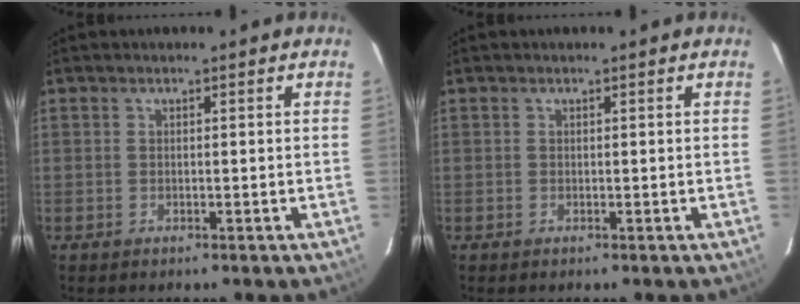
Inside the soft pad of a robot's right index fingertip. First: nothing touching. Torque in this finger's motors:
{"motor_torque": [0.04, -0.03, 0.03, 0.01]}